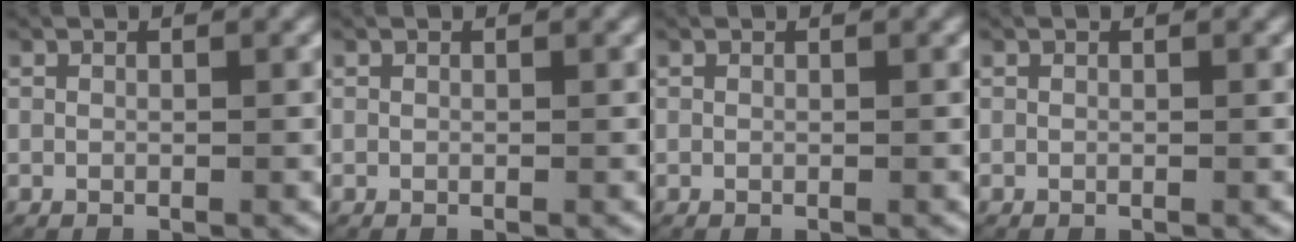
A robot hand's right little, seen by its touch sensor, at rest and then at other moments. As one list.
[{"total": 0.0}, {"total": 0.0}, {"total": 0.0}]